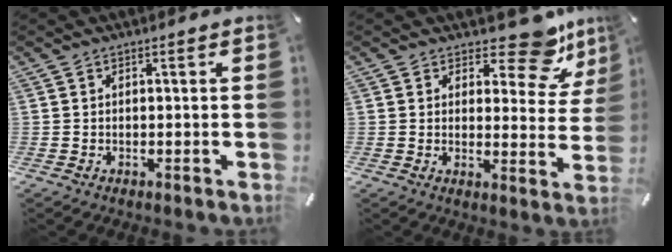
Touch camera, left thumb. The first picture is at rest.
{"total": 12.2, "force": [9.0, 4.9, 6.5], "torque": [-0.073, -0.069, 0.155]}